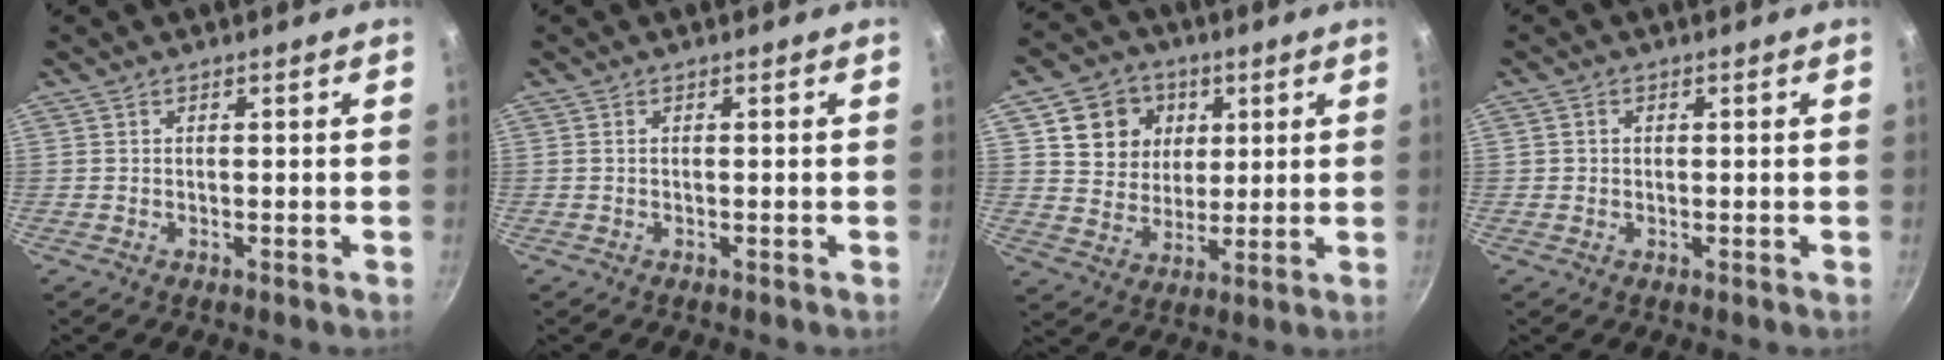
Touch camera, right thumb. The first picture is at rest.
{"total": 0.0}
{"total": 11.7, "force": [4.0, 10.1, 4.3], "torque": [-0.042, -0.009, 0.068]}
{"total": 0.9, "force": [0.1, 0.9, 0.3], "torque": [-0.004, 0.002, -0.001]}